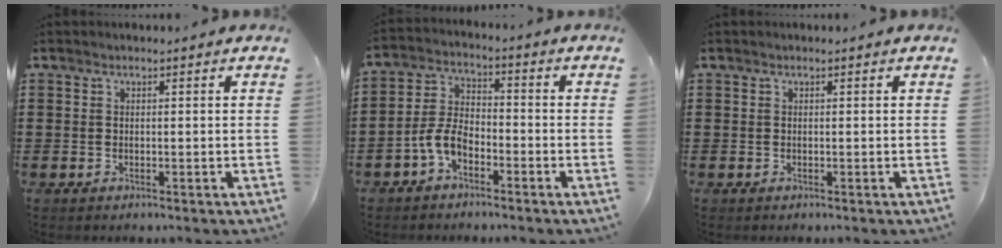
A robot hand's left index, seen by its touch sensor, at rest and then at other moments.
{"total": 5.8, "force": [-3.5, 2.8, 3.6], "torque": [-0.092, 0.005, -0.074]}
{"total": 0.0}